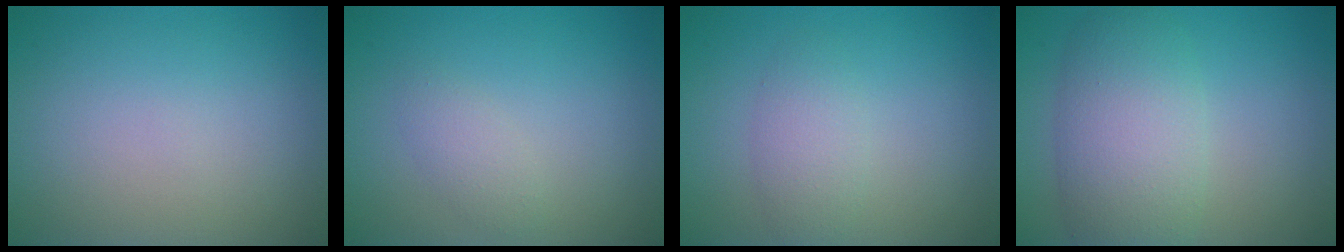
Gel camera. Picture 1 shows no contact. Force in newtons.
{"total": 1.5, "press": 1.5, "slide": 0.1}
{"total": 2.3, "press": 2.3, "slide": 0.1}
{"total": 6.6, "press": 6.6, "slide": 0.2}